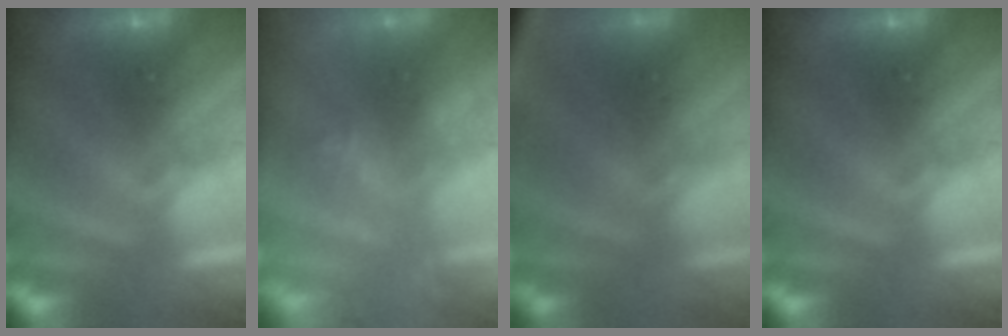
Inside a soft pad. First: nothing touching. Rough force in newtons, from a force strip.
{"total": 1.7}
{"total": 8.0}
{"total": 0.0}